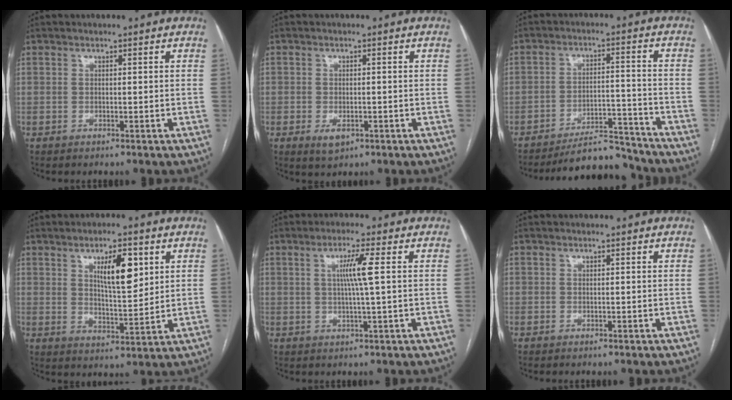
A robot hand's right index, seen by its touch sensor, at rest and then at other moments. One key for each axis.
{"total": 2.8, "fx": -1.3, "fy": 1.8, "fz": 1.8, "tx": -0.024, "ty": 0.000, "tz": -0.013}
{"total": 8.7, "fx": -8.5, "fy": 1.7, "fz": 1.1, "tx": -0.007, "ty": 0.027, "tz": -0.137}
{"total": 8.4, "fx": 3.4, "fy": 2.4, "fz": 7.3, "tx": -0.119, "ty": -0.001, "tz": 0.060}
{"total": 4.9, "fx": 0.9, "fy": -0.7, "fz": 4.7, "tx": -0.089, "ty": 0.001, "tz": 0.017}
{"total": 0.0}